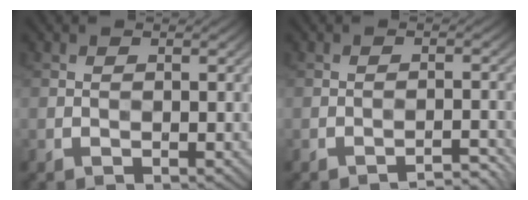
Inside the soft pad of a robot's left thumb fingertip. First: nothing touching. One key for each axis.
{"total": 2.1, "fx": -2.0, "fy": 0.1, "fz": 0.9, "tx": -0.005, "ty": 0.011, "tz": -0.031}